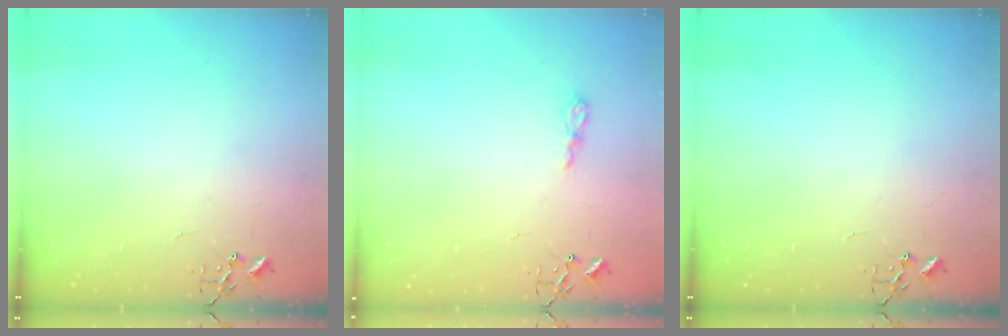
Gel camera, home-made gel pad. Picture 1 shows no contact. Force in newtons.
{"total": 6.3, "press": 6.2, "slide": 0.8}
{"total": 0.0}